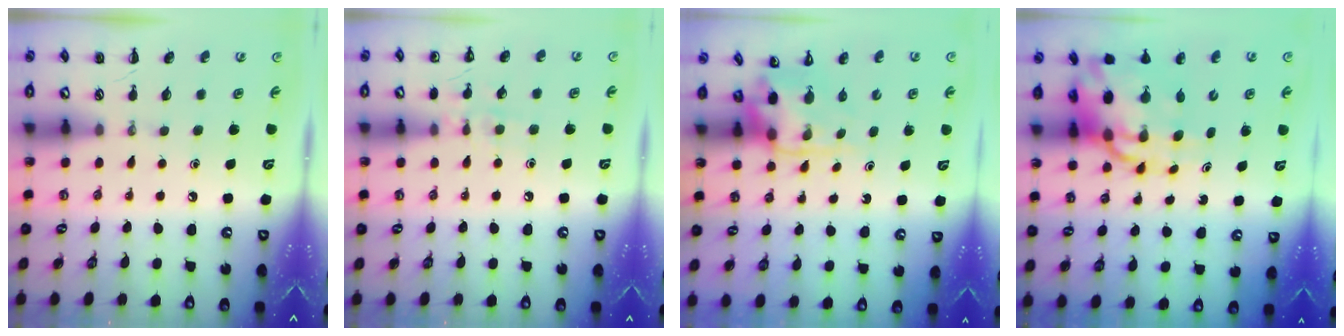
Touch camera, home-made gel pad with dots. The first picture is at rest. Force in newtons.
{"total": 6.7, "press": 6.5, "slide": 1.5}
{"total": 4.0, "press": 3.9, "slide": 0.7}
{"total": 13.9, "press": 13.4, "slide": 3.8}